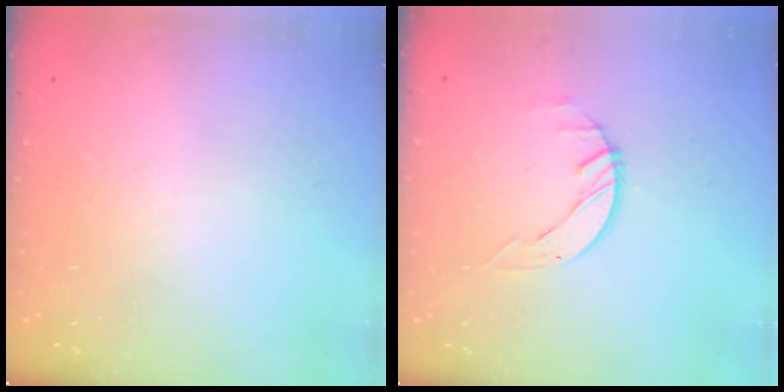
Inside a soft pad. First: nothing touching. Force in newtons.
{"total": 2.6, "press": 2.6, "slide": 0.3}